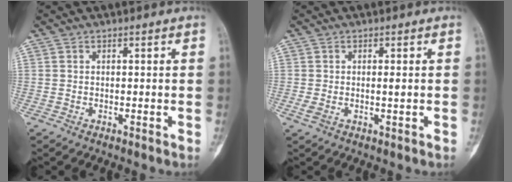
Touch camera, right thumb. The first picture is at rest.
{"total": 2.1, "force": [-0.1, 0.7, 2.0], "torque": [-0.041, 0.000, 0.000]}